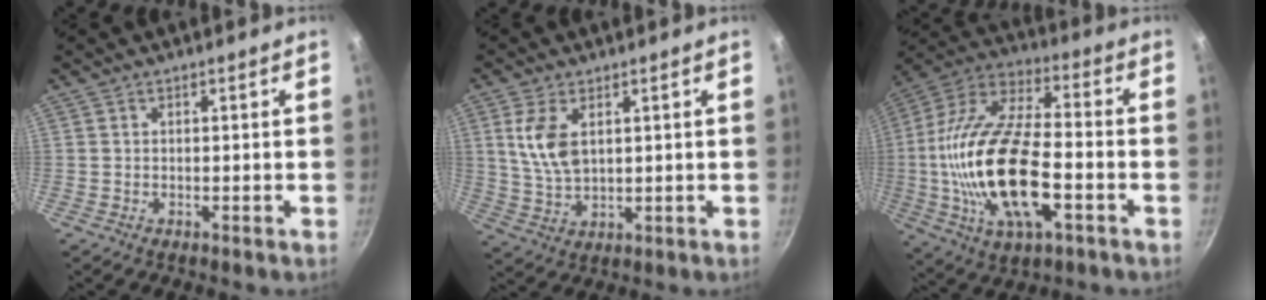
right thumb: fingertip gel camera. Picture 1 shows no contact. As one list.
[{"total": 8.0, "force": [2.4, 4.5, 6.2], "torque": [-0.118, -0.016, 0.052]}, {"total": 24.6, "force": [-4.6, 10.9, 21.5], "torque": [-0.420, 0.025, -0.095]}]